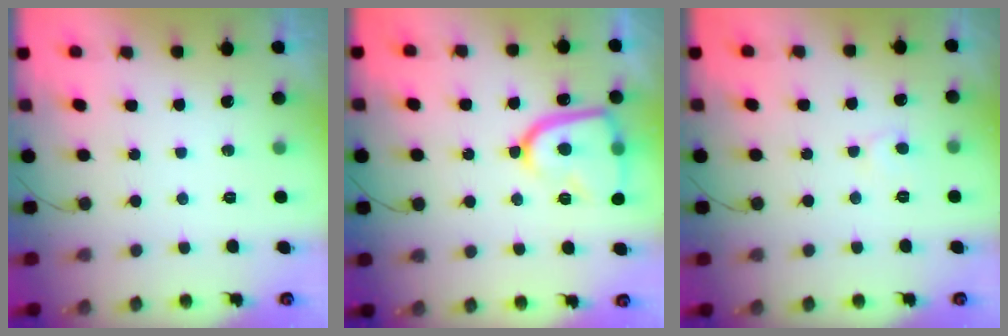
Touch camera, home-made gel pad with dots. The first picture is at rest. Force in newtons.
{"total": 15.8, "press": 15.7, "slide": 1.3}
{"total": 5.5, "press": 5.5, "slide": 0.5}